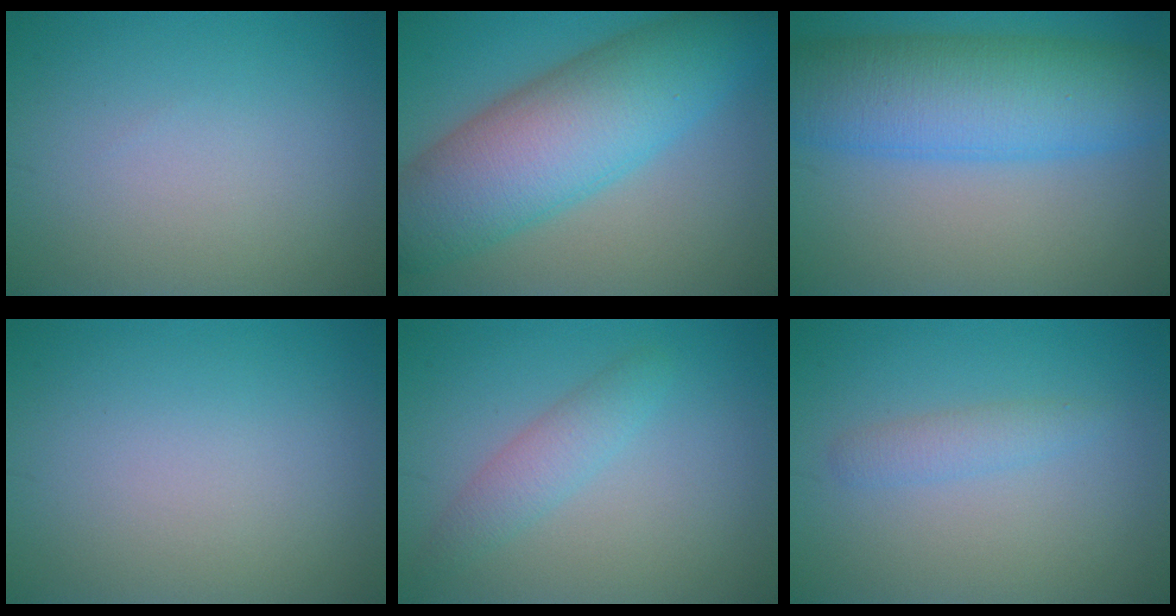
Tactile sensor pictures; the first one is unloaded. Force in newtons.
{"total": 11.3, "press": 11.2, "slide": 0.1}
{"total": 10.7, "press": 10.7, "slide": 0.3}
{"total": 0.0}
{"total": 2.3, "press": 2.3, "slide": 0.1}
{"total": 1.6, "press": 1.6, "slide": 0.2}